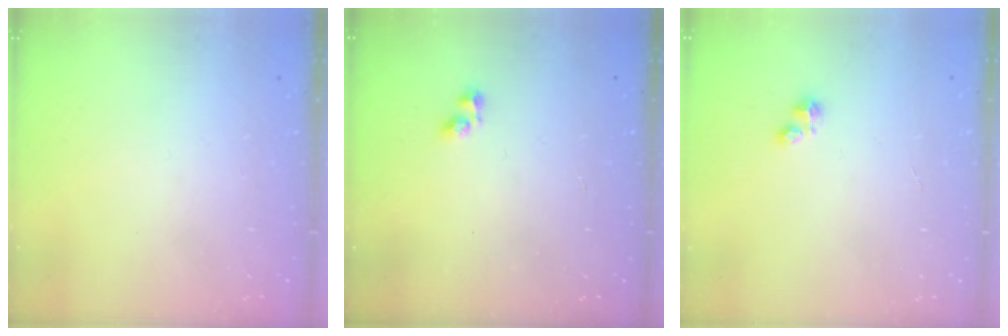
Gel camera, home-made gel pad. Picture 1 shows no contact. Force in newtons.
{"total": 1.9, "press": 1.9, "slide": 0.3}
{"total": 1.9, "press": 1.8, "slide": 0.2}